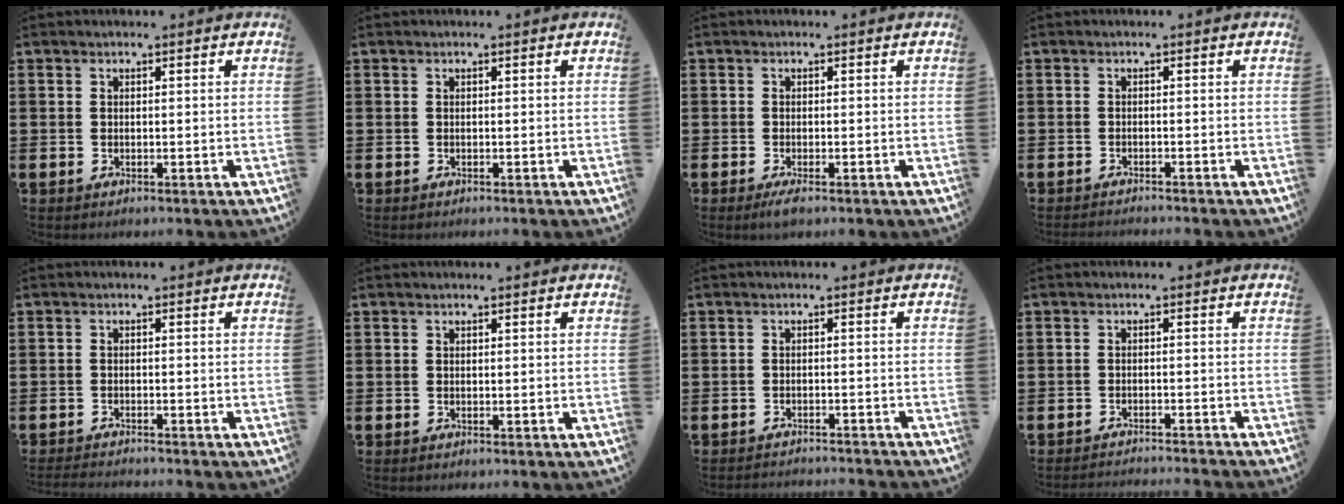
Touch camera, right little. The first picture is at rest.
{"total": 0.0}
{"total": 1.4, "force": [-0.6, 0.3, 1.2], "torque": [-0.022, -0.001, -0.010]}
{"total": 0.7, "force": [-0.7, -0.1, 0.0], "torque": [-0.002, -0.001, -0.015]}
{"total": 1.3, "force": [-1.3, -0.1, 0.2], "torque": [-0.003, 0.000, -0.026]}
{"total": 0.0}
{"total": 1.4, "force": [-1.4, -0.2, -0.1], "torque": [0.000, 0.004, -0.028]}
{"total": 1.5, "force": [-1.5, -0.3, 0.0], "torque": [-0.001, 0.004, -0.030]}